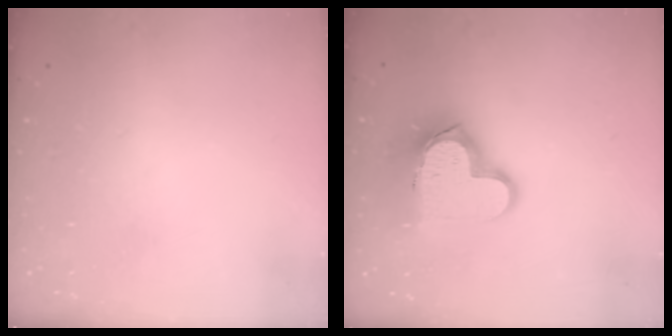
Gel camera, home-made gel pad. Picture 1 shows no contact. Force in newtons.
{"total": 15.5, "press": 15.5, "slide": 1.3}